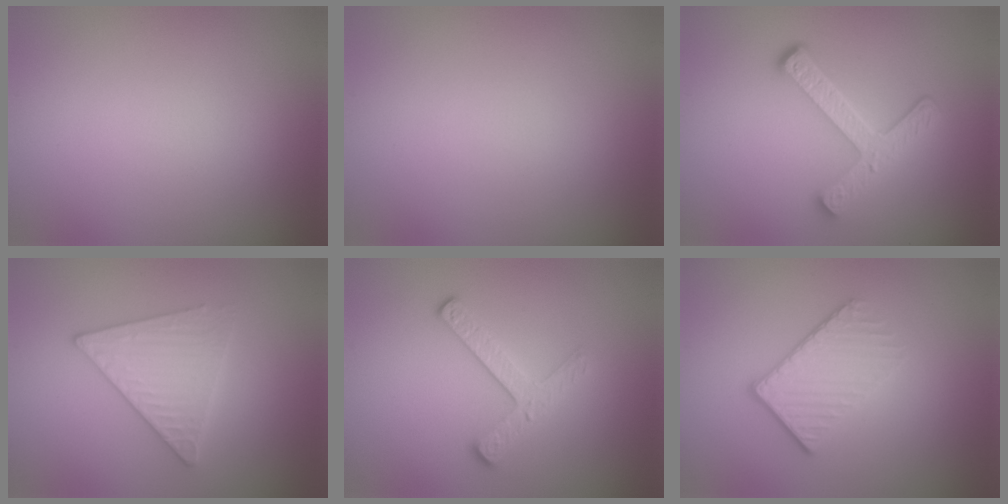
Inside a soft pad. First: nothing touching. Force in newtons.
{"total": 0.0}
{"total": 4.7, "press": 3.6, "slide": 3.1}
{"total": 4.0, "press": 4.0, "slide": 0.5}
{"total": 2.8, "press": 2.6, "slide": 1.1}
{"total": 3.8, "press": 3.1, "slide": 2.1}